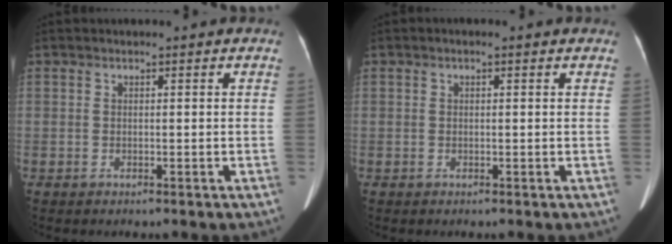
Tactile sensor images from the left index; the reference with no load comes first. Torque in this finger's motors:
{"motor_torque": [-0.05, -0.10, -0.28, -0.02]}